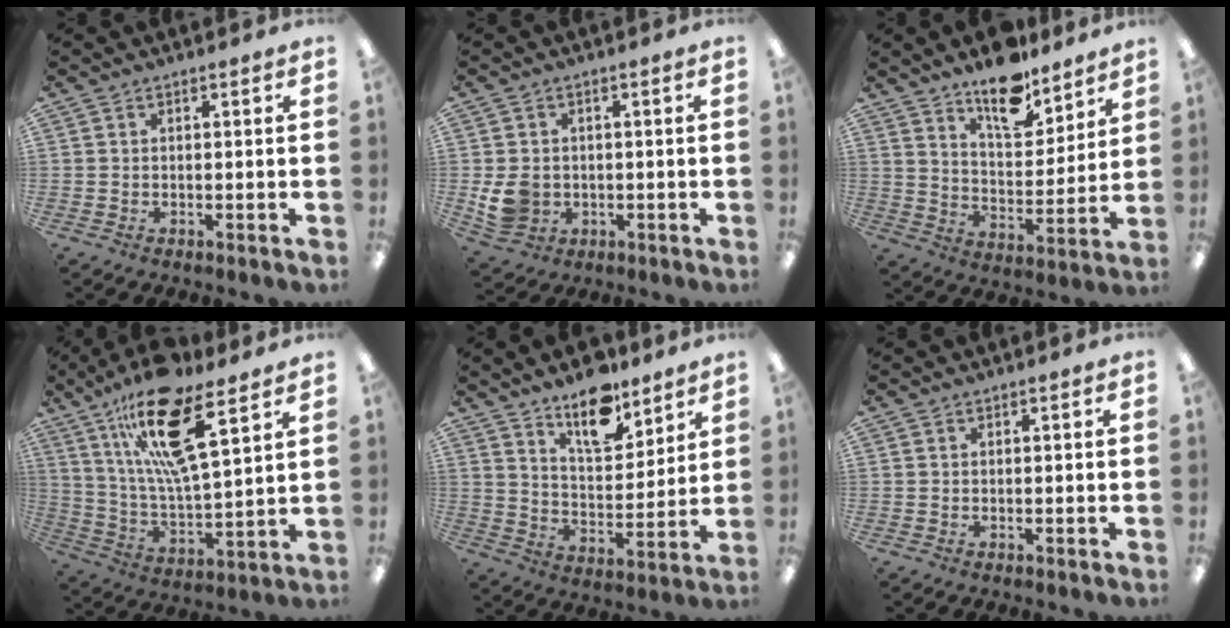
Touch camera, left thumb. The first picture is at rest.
{"total": 6.6, "force": [-0.4, 5.8, 3.2], "torque": [-0.065, 0.004, -0.005]}
{"total": 14.0, "force": [11.2, 5.6, 6.1], "torque": [-0.083, -0.078, 0.199]}
{"total": 20.8, "force": [12.4, 6.1, 15.5], "torque": [-0.280, -0.051, 0.202]}
{"total": 13.8, "force": [10.7, 5.7, 6.6], "torque": [-0.096, -0.067, 0.189]}
{"total": 0.0}